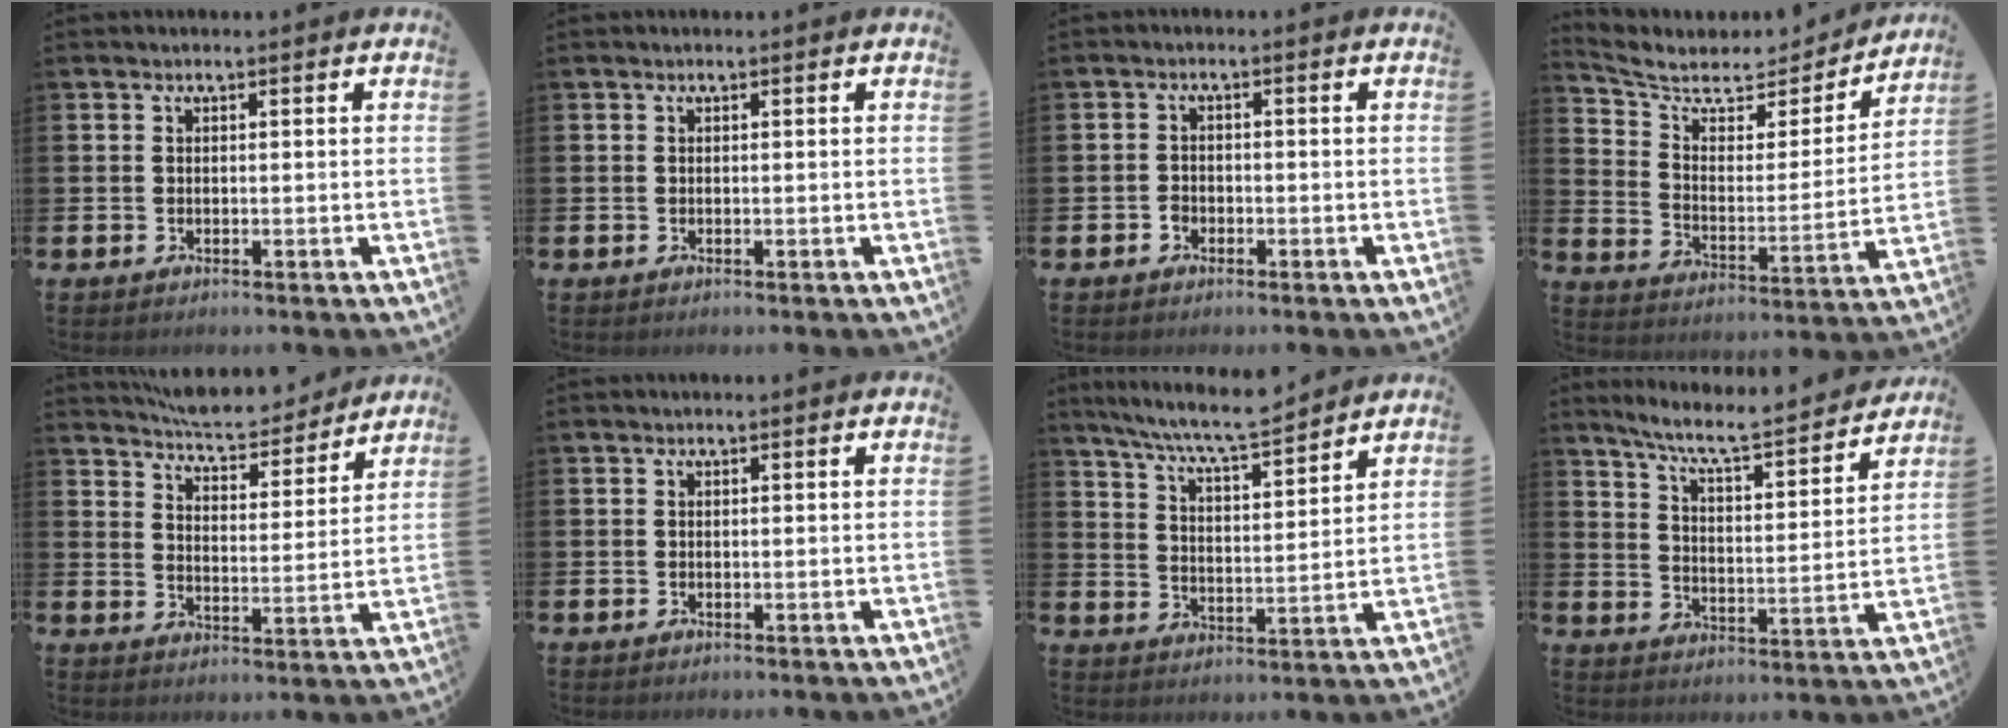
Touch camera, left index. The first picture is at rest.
{"total": 0.0}
{"total": 1.4, "force": [-0.8, 1.1, 0.3], "torque": [-0.006, 0.003, -0.019]}
{"total": 6.7, "force": [5.7, 2.9, 1.8], "torque": [-0.076, -0.041, 0.095]}
{"total": 7.0, "force": [6.8, 0.9, 1.3], "torque": [-0.050, -0.046, 0.120]}
{"total": 0.0}
{"total": 7.8, "force": [7.3, 0.1, 2.6], "torque": [-0.080, -0.044, 0.130]}
{"total": 7.6, "force": [6.9, 0.7, 3.0], "torque": [-0.083, -0.049, 0.115]}